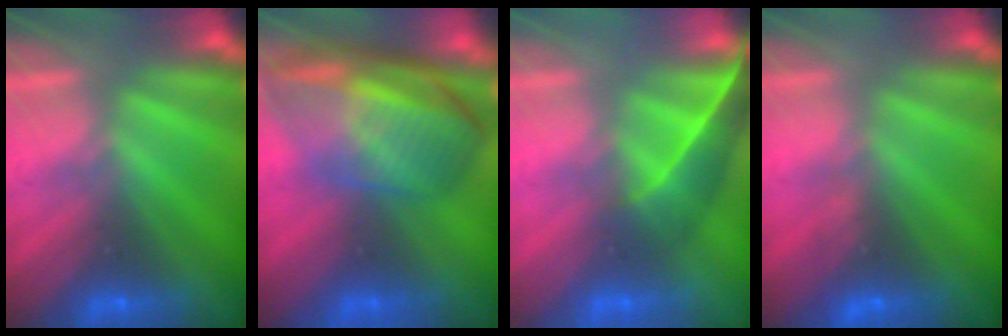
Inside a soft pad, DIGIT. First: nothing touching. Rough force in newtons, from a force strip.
{"total": 7.2}
{"total": 3.9}
{"total": 3.5}